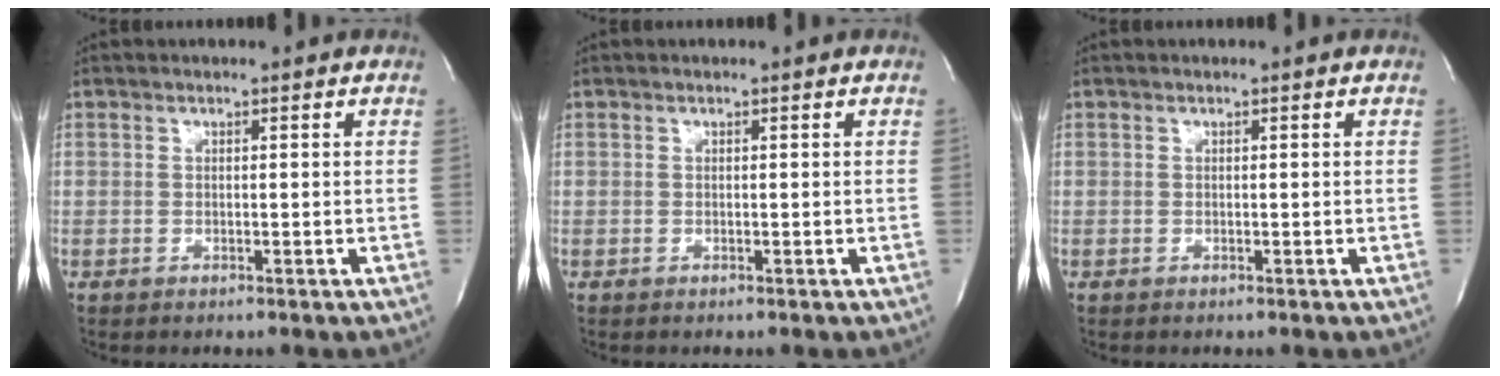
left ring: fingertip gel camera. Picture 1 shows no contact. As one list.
[{"total": 0.0}, {"total": 0.0}]